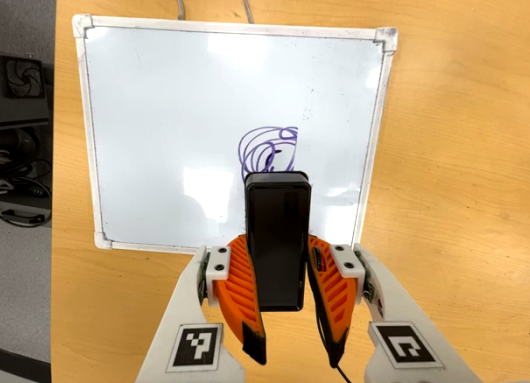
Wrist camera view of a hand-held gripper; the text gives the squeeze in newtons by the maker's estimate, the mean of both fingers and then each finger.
{"total": 9.5, "left": 7.3, "right": 11.7}